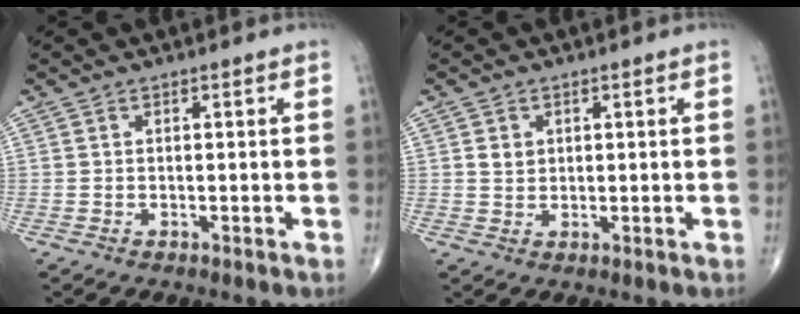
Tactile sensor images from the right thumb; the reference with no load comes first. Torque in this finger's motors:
{"motor_torque": [-0.36, 0.22, 0.01, 0.00, 0.01]}